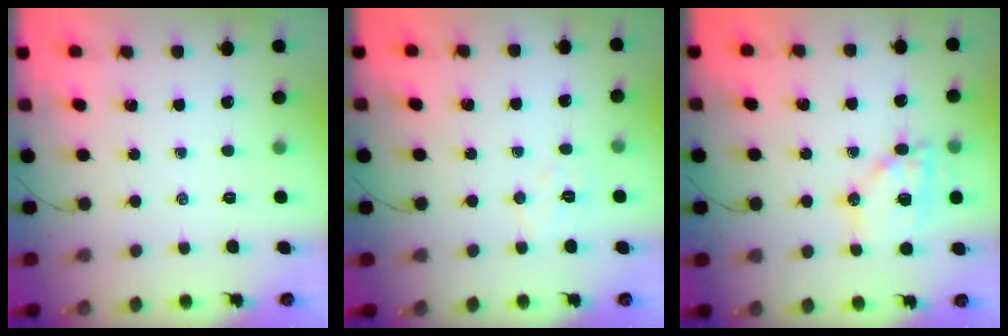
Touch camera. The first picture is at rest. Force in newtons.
{"total": 5.9, "press": 5.8, "slide": 1.1}
{"total": 14.3, "press": 14.1, "slide": 2.5}